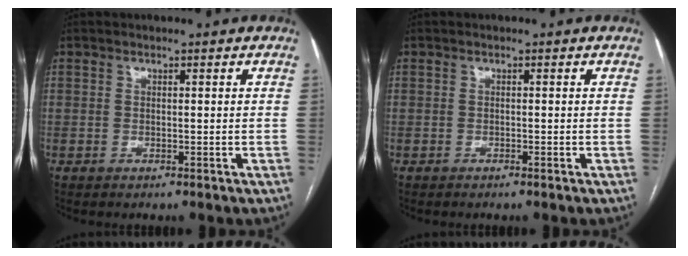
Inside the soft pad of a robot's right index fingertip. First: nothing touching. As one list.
[{"total": 0.0}]